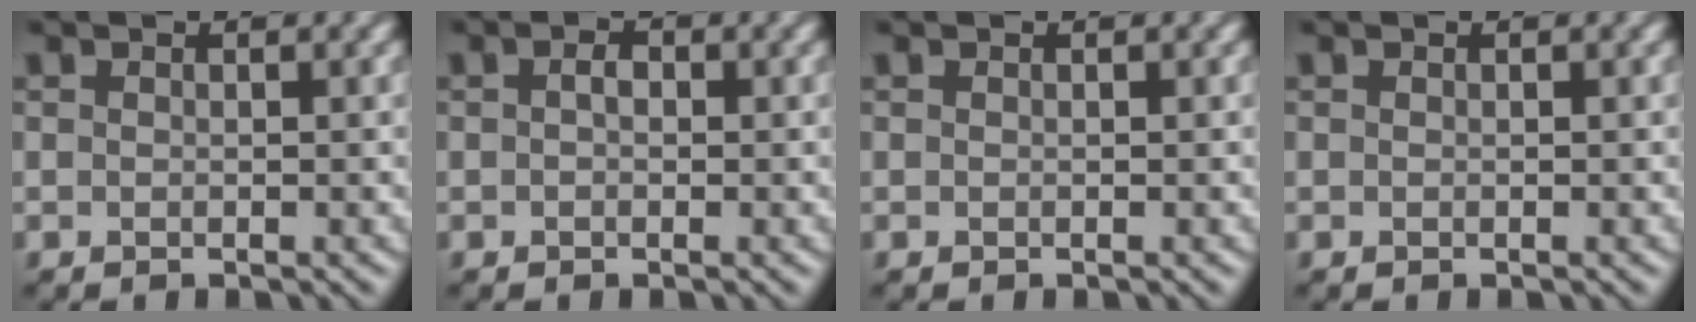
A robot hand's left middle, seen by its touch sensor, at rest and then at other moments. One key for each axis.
{"total": 1.3, "fx": 0.2, "fy": 0.9, "fz": 1.0, "tx": -0.013, "ty": -0.002, "tz": -0.001}
{"total": 0.0}
{"total": 0.0}